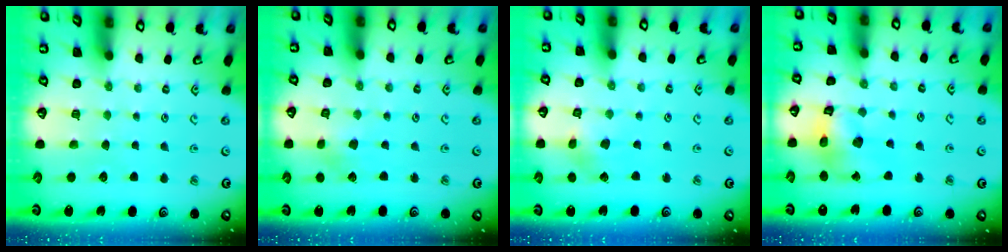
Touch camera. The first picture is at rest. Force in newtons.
{"total": 2.5, "press": 2.4, "slide": 0.5}
{"total": 3.3, "press": 3.2, "slide": 0.4}
{"total": 12.7, "press": 12.6, "slide": 1.5}